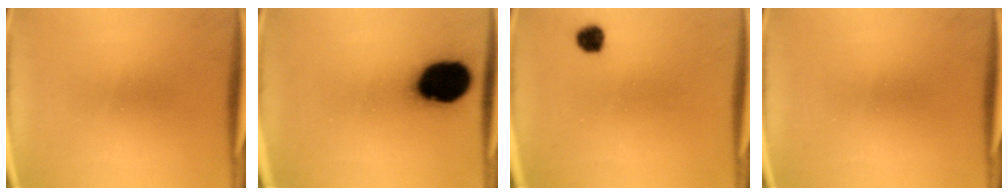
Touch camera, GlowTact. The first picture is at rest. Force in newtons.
{"total": 19.3}
{"total": 3.2}
{"total": 0.0}